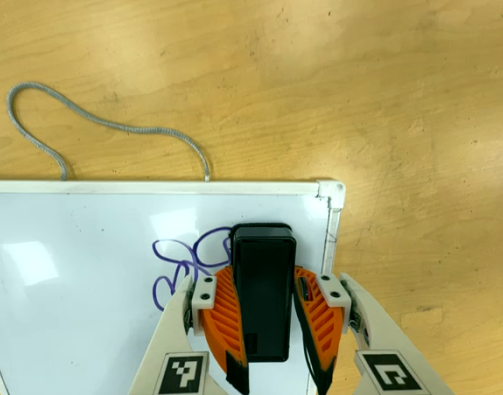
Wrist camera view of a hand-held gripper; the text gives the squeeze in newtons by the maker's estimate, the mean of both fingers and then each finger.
{"total": 10.2, "left": 9.3, "right": 11.1}